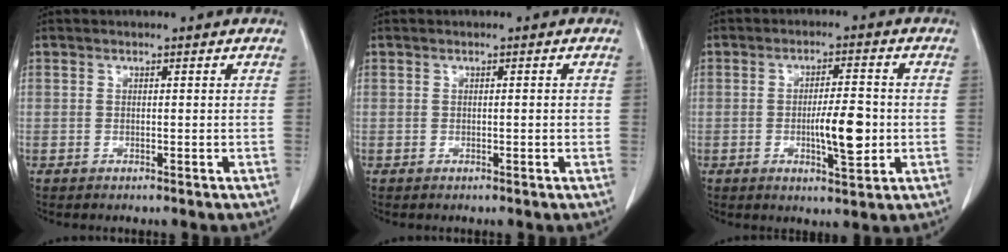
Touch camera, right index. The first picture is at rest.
{"total": 0.7, "force": [0.0, 0.1, 0.7], "torque": [-0.012, 0.000, 0.002]}
{"total": 6.9, "force": [-1.1, 1.5, 6.7], "torque": [-0.111, -0.002, -0.016]}